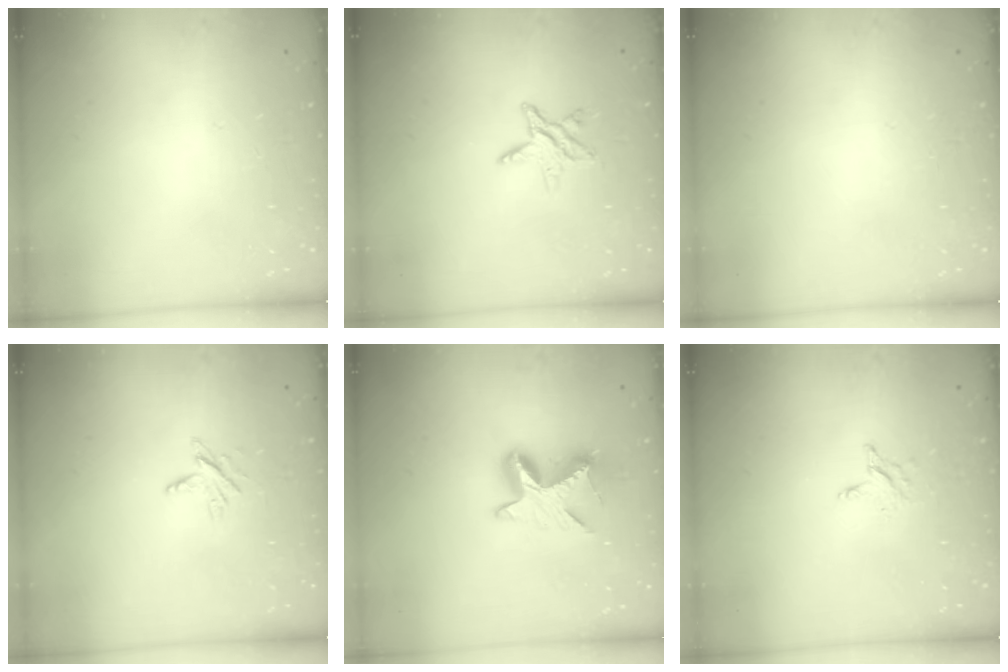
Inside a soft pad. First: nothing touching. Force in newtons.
{"total": 5.4, "press": 5.3, "slide": 0.6}
{"total": 0.0}
{"total": 3.8, "press": 3.8, "slide": 0.5}
{"total": 9.2, "press": 9.2, "slide": 0.3}
{"total": 3.0, "press": 3.0, "slide": 0.3}